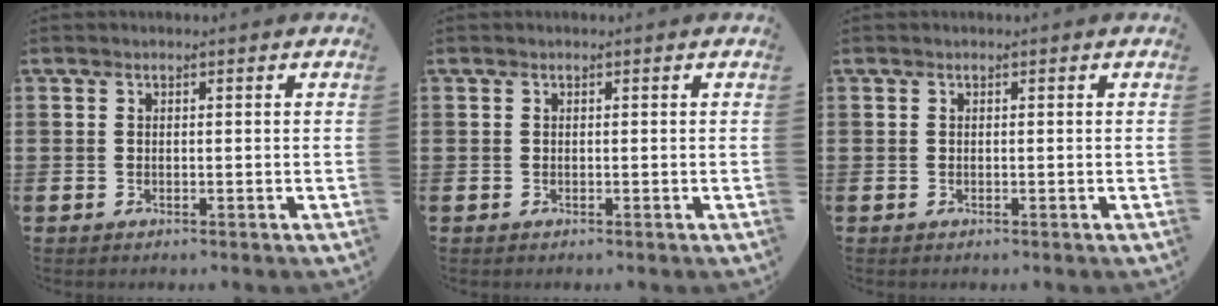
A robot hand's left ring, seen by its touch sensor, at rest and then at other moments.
{"total": 0.0}
{"total": 0.0}